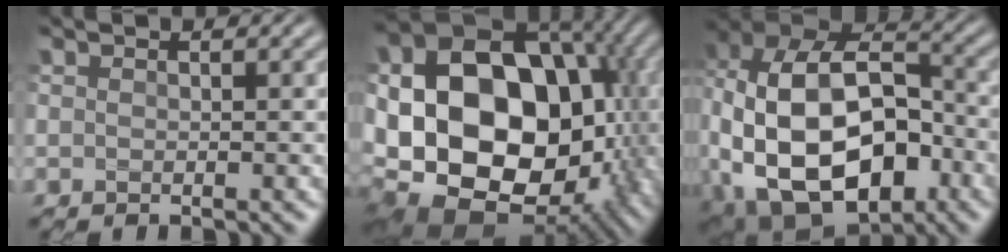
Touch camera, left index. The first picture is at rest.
{"total": 22.4, "force": [-0.8, 17.0, 14.4], "torque": [-0.243, -0.009, -0.018]}
{"total": 17.4, "force": [-2.8, 12.0, 12.2], "torque": [-0.245, -0.021, 0.001]}